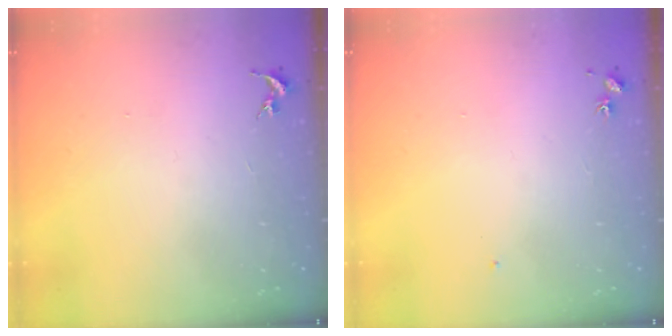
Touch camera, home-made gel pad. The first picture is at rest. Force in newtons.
{"total": 4.4, "press": 4.4, "slide": 0.5}